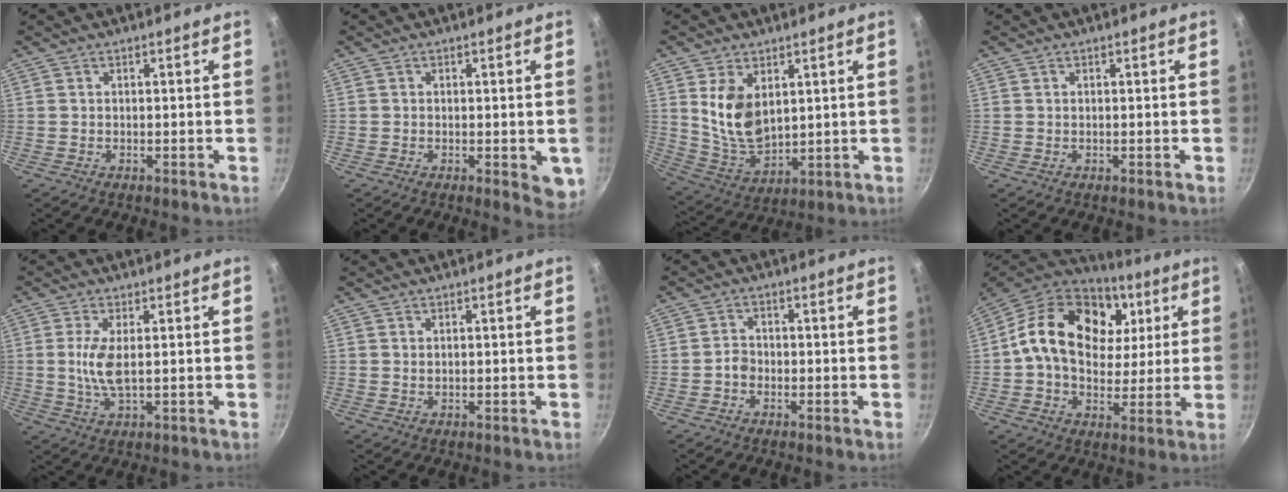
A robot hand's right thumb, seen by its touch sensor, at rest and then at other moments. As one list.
[{"total": 4.5, "force": [-0.7, 2.2, 3.9], "torque": [-0.037, -0.006, -0.008]}, {"total": 11.1, "force": [3.3, 6.9, 8.1], "torque": [-0.134, -0.033, 0.080]}, {"total": 0.0}, {"total": 5.7, "force": [0.5, 1.8, 5.4], "torque": [-0.119, -0.004, 0.012]}, {"total": 0.8, "force": [0.3, 0.6, 0.4], "torque": [-0.006, 0.000, 0.006]}, {"total": 2.3, "force": [-1.0, 1.8, 1.1], "torque": [-0.011, 0.016, -0.020]}, {"total": 23.2, "force": [6.2, 16.4, 15.2], "torque": [-0.244, 0.001, 0.092]}]